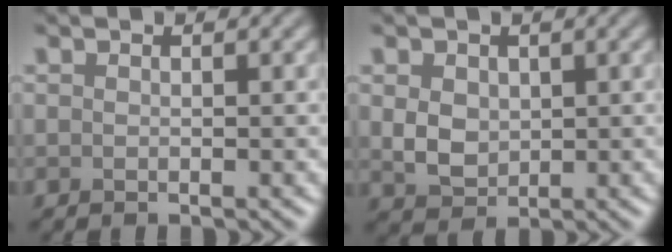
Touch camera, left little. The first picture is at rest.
{"total": 2.7, "force": [0.5, 2.1, 1.6], "torque": [-0.035, -0.003, 0.012]}